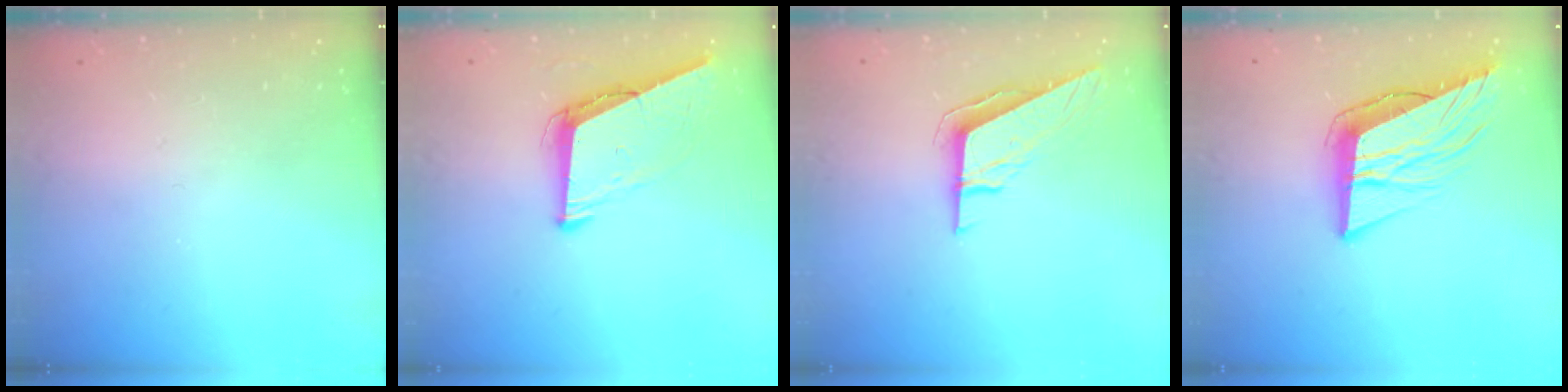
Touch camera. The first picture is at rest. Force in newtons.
{"total": 7.4, "press": 7.3, "slide": 1.4}
{"total": 8.6, "press": 8.6, "slide": 0.2}
{"total": 12.7, "press": 12.2, "slide": 3.4}